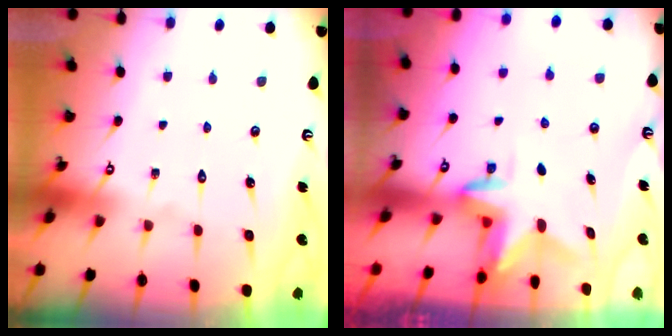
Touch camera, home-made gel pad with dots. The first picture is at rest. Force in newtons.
{"total": 3.0, "press": 3.0, "slide": 0.3}